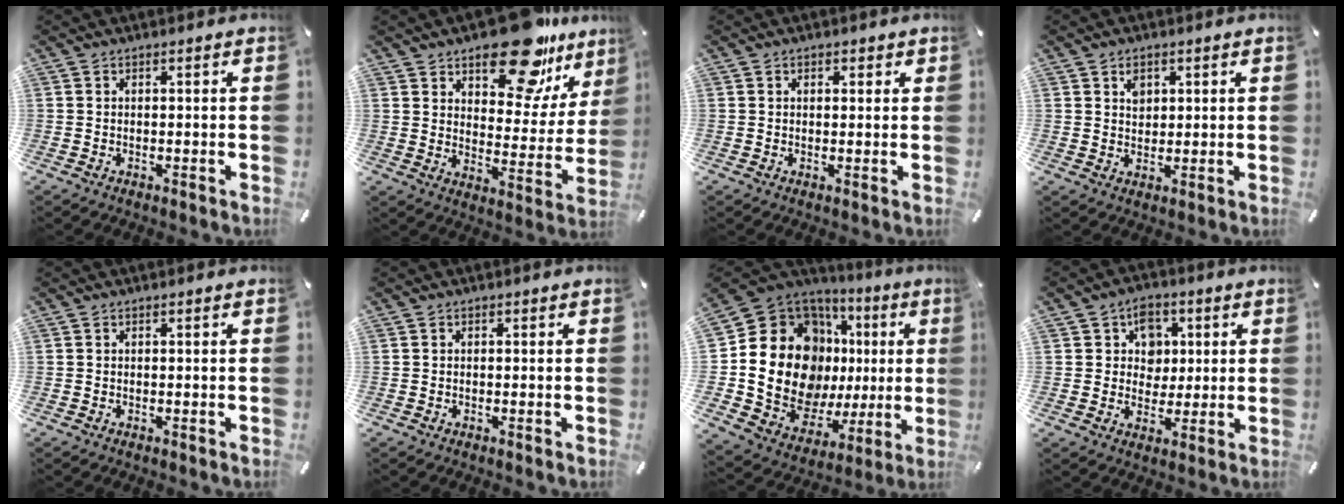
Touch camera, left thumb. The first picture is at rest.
{"total": 19.8, "force": [14.4, 9.0, 10.1], "torque": [-0.137, -0.103, 0.242]}
{"total": 1.3, "force": [0.5, 1.1, 0.6], "torque": [-0.005, 0.001, 0.005]}
{"total": 3.4, "force": [1.4, 2.8, 1.2], "torque": [-0.011, -0.002, 0.022]}
{"total": 0.0}
{"total": 0.0}
{"total": 22.5, "force": [4.1, 16.5, 14.8], "torque": [-0.270, -0.056, 0.092]}
{"total": 7.9, "force": [2.2, 7.2, 2.4], "torque": [-0.032, -0.002, 0.039]}